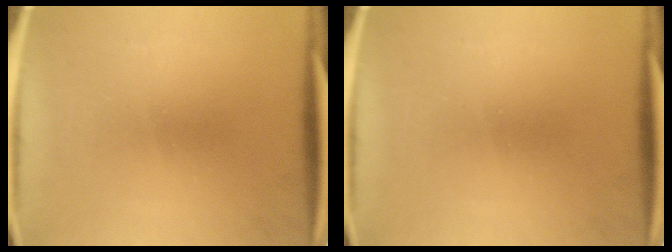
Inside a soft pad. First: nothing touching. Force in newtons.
{"total": 0.0}